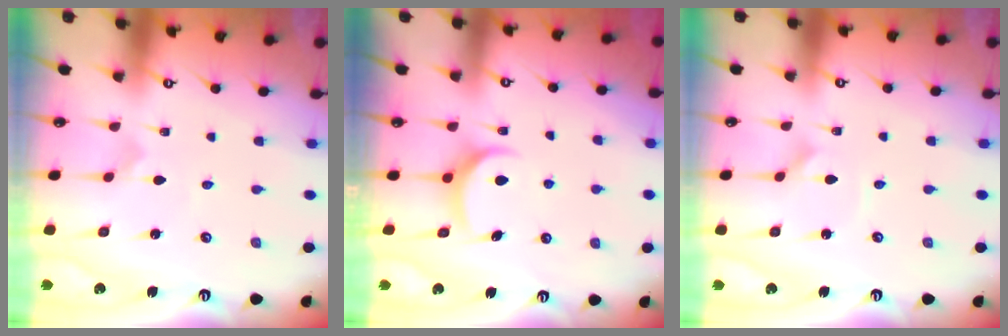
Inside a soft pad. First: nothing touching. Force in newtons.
{"total": 6.8, "press": 6.8, "slide": 0.1}
{"total": 1.2, "press": 1.2, "slide": 0.1}